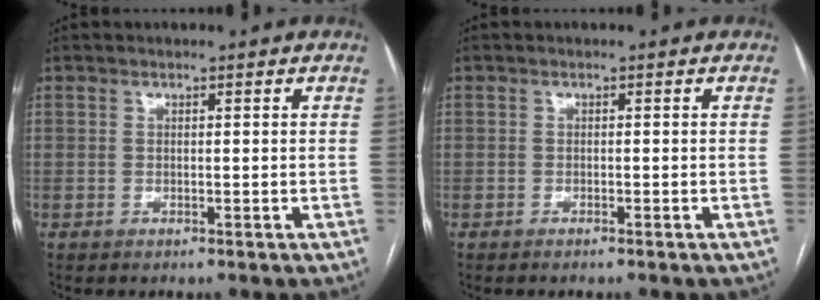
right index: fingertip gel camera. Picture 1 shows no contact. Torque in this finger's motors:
{"motor_torque": [-0.03, 0.05, 0.09, 0.01]}